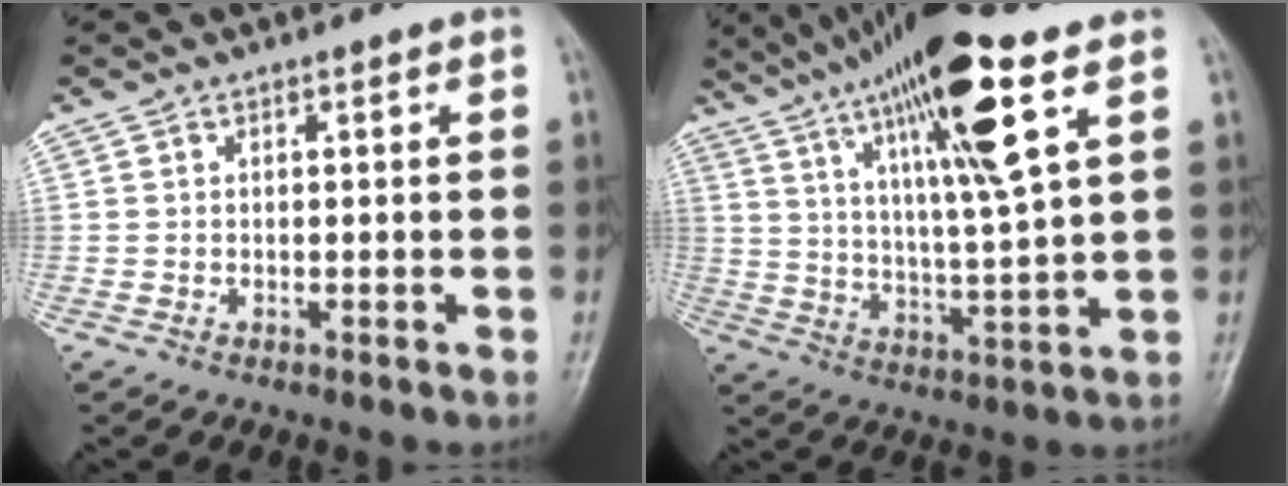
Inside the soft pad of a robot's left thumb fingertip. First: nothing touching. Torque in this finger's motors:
{"motor_torque": [1.21, 0.67, 2.24, -0.53, 0.52]}